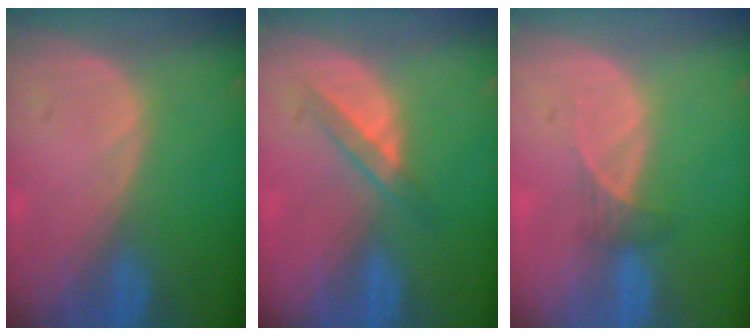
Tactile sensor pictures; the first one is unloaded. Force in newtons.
{"total": 3.4, "press": 3.2, "slide": 1.1}
{"total": 1.8, "press": 1.6, "slide": 0.8}